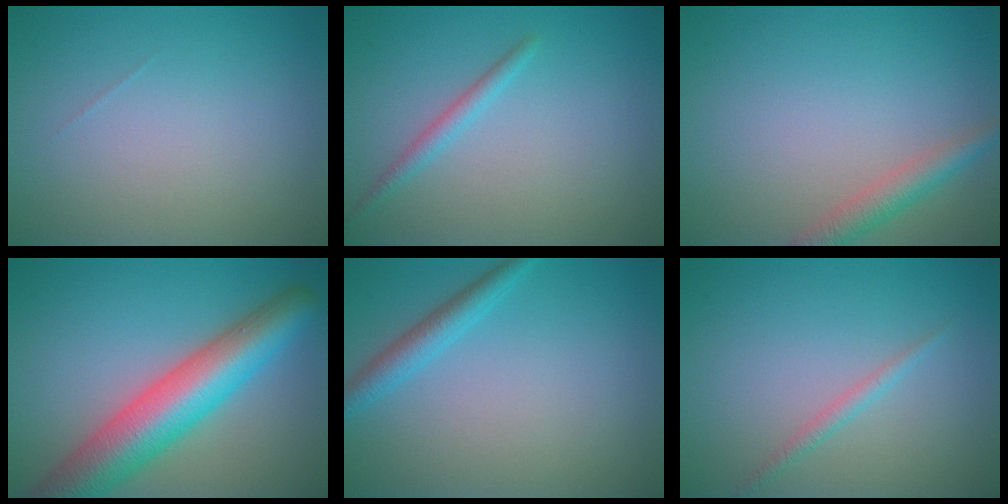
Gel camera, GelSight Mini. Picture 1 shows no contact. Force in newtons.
{"total": 1.4, "press": 1.4, "slide": 0.0}
{"total": 2.6, "press": 2.6, "slide": 0.2}
{"total": 9.1, "press": 9.1, "slide": 0.2}
{"total": 2.2, "press": 2.2, "slide": 0.2}
{"total": 1.1, "press": 1.1, "slide": 0.0}